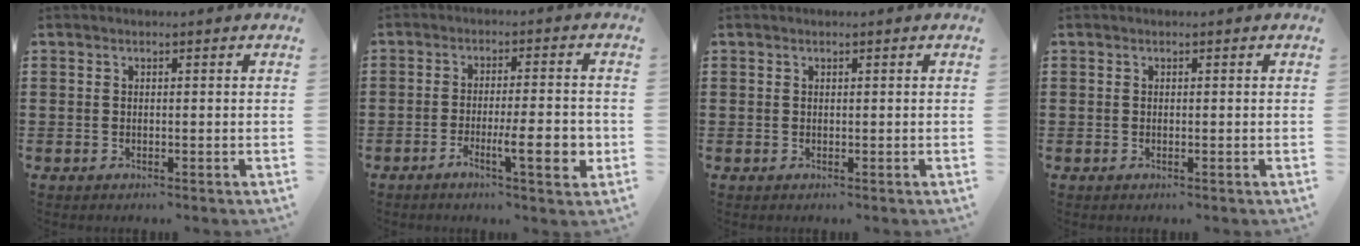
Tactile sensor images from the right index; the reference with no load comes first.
{"total": 8.4, "force": [-2.8, 1.7, 7.8], "torque": [-0.106, -0.009, -0.047]}
{"total": 0.0}
{"total": 0.0}